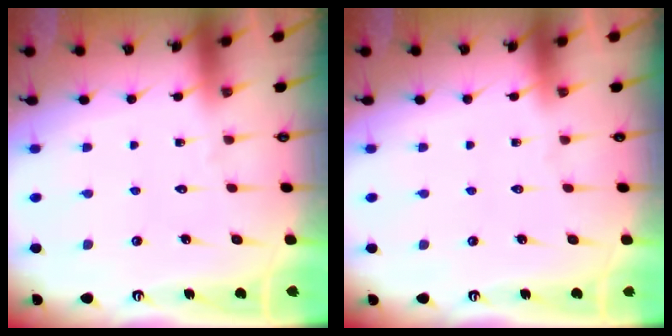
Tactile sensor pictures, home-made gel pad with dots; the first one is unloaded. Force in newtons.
{"total": 0.0}